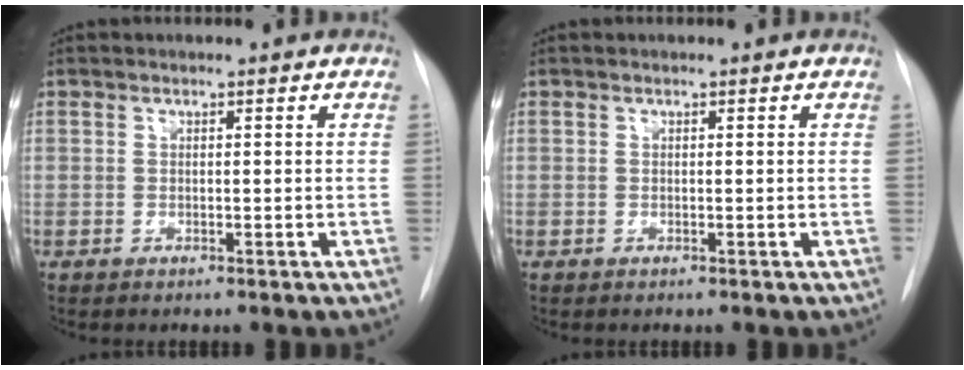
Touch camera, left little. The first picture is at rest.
{"total": 0.0}